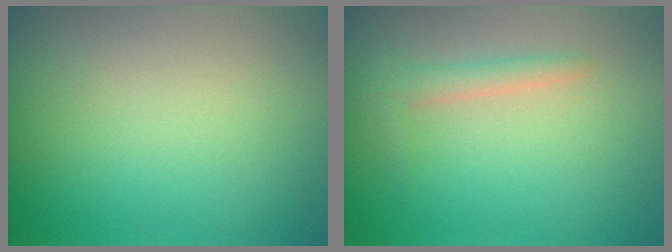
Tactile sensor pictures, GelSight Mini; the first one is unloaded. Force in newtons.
{"total": 1.6, "press": 1.6, "slide": 0.1}